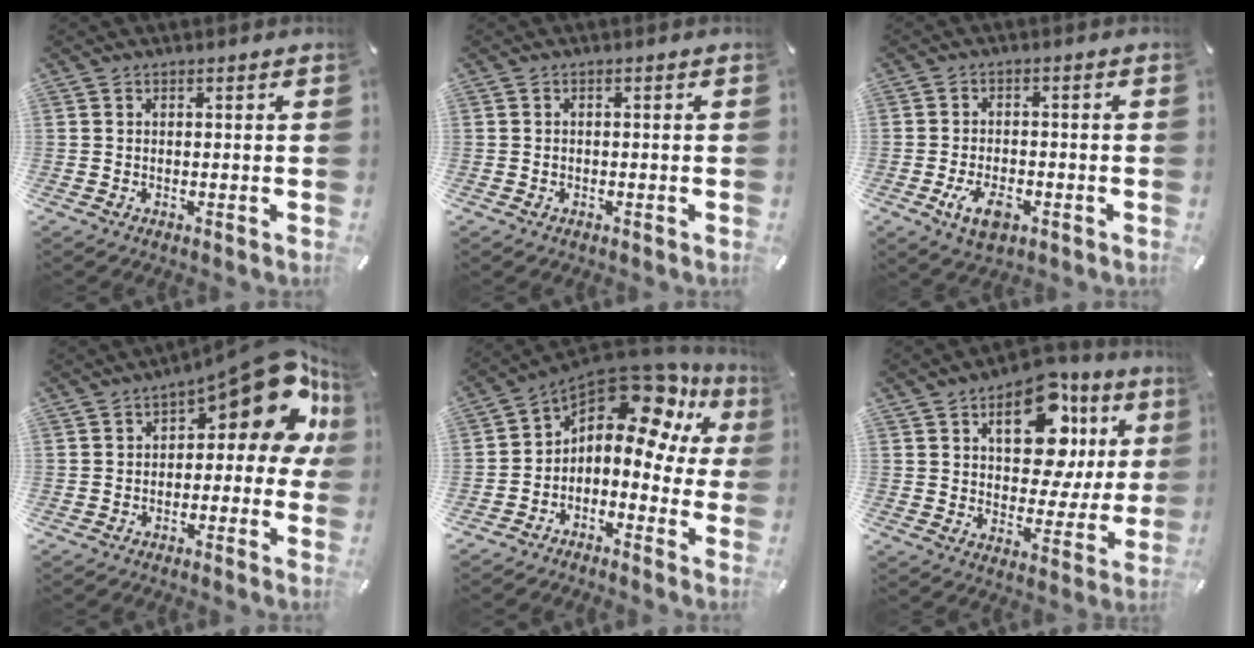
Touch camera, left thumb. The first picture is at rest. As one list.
[{"total": 0.7, "force": [-0.3, 0.6, 0.3], "torque": [-0.006, 0.003, -0.008]}, {"total": 6.5, "force": [-2.6, 3.8, 4.6], "torque": [-0.090, 0.005, -0.050]}, {"total": 13.7, "force": [6.2, 5.7, 10.8], "torque": [-0.145, -0.043, 0.101]}, {"total": 12.2, "force": [8.7, 4.9, 7.1], "torque": [-0.111, -0.084, 0.144]}, {"total": 16.8, "force": [7.1, 10.0, 11.5], "torque": [-0.156, -0.027, 0.118]}]